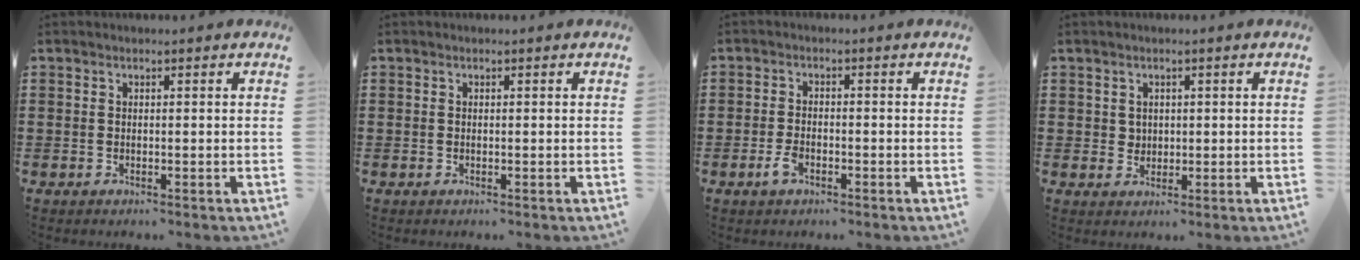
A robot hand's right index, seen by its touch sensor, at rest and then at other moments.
{"total": 0.0}
{"total": 2.6, "force": [-1.2, 1.2, 1.9], "torque": [-0.051, -0.004, -0.026]}
{"total": 1.8, "force": [0.8, 1.6, 0.3], "torque": [-0.012, 0.009, 0.014]}